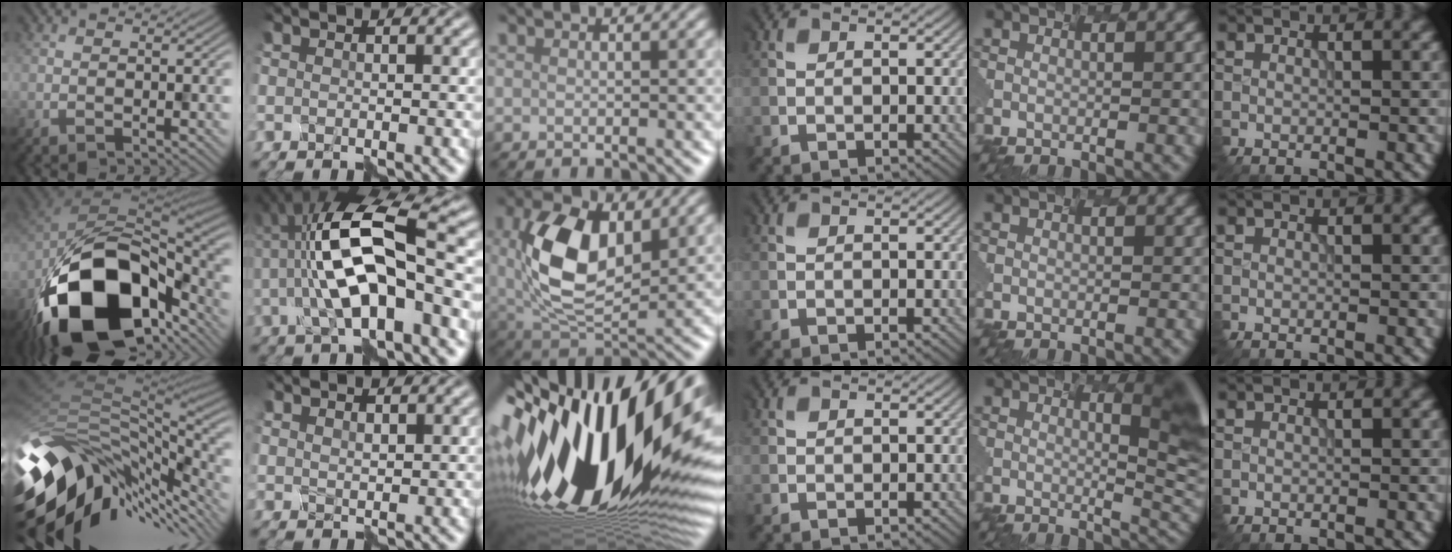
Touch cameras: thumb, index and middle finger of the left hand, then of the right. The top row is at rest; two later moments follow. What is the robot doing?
{"motion": "assemble", "object": "markers"}